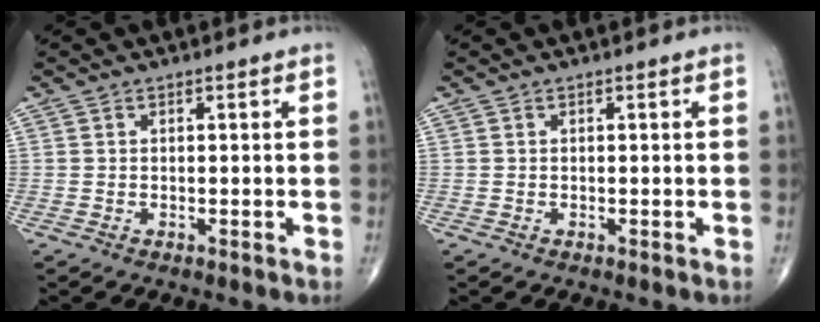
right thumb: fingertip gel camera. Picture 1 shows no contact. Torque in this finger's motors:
{"motor_torque": [0.25, 0.30, -0.13, -0.11, 0.03]}